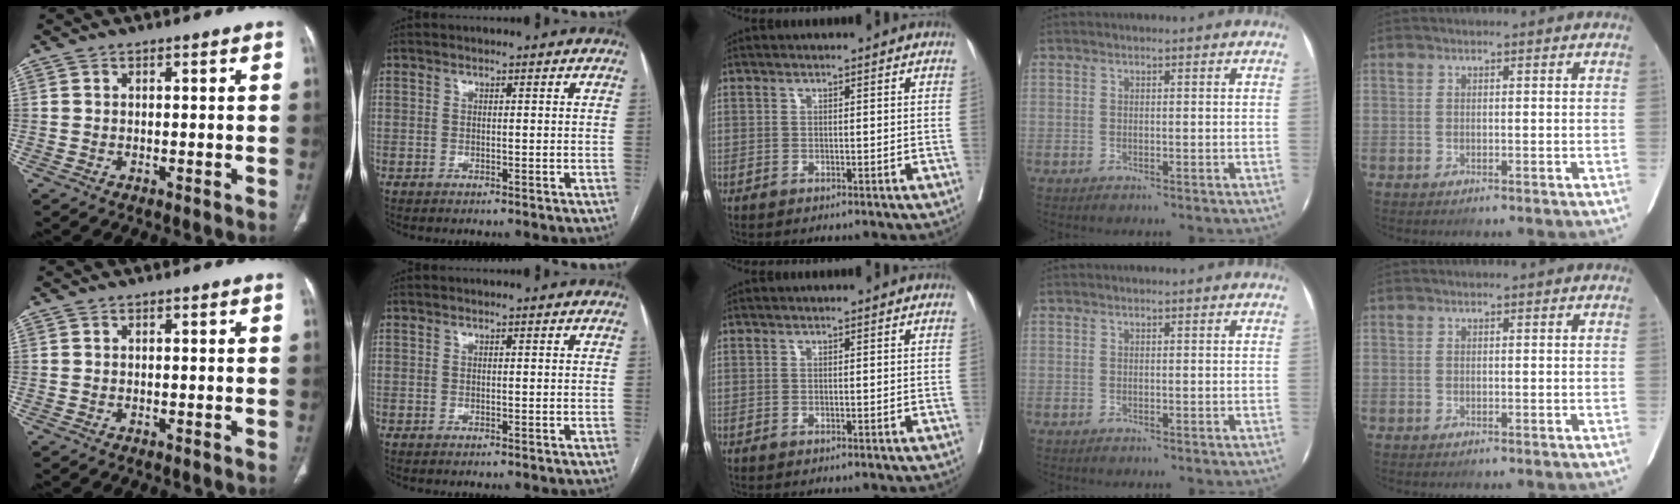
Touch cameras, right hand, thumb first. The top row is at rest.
{}